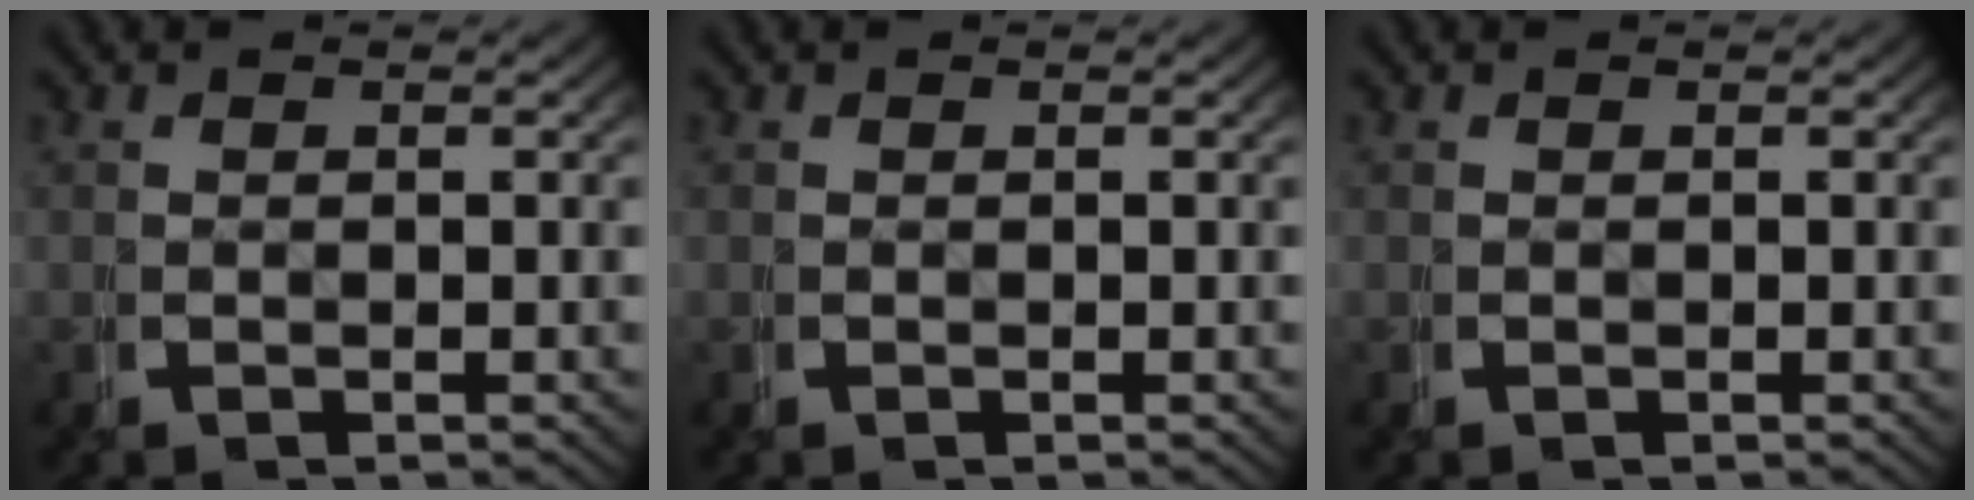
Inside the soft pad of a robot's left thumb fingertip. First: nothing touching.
{"total": 0.0}
{"total": 0.0}